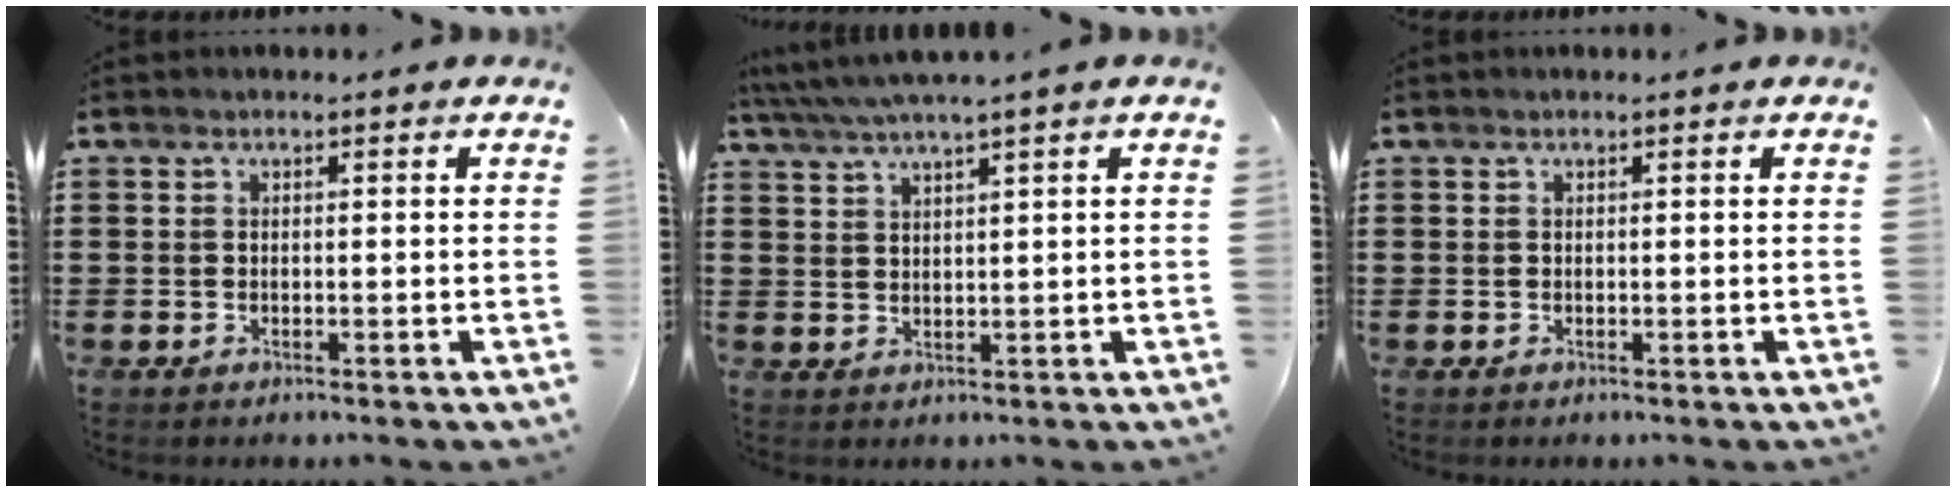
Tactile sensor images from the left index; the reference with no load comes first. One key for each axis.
{"total": 3.2, "fx": 2.5, "fy": -0.6, "fz": 1.9, "tx": -0.043, "ty": -0.008, "tz": 0.043}
{"total": 0.0}